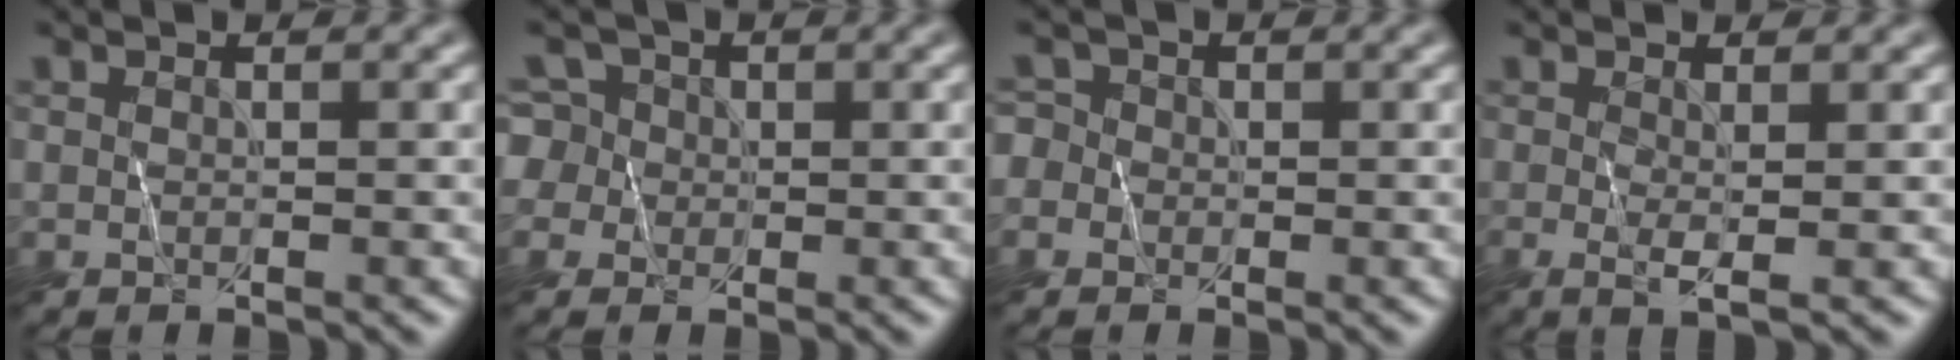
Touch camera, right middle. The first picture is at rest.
{"total": 3.6, "force": [0.5, 3.4, 1.0], "torque": [-0.012, 0.029, -0.013]}
{"total": 1.8, "force": [0.1, 1.7, 0.6], "torque": [0.001, 0.012, -0.015]}
{"total": 1.7, "force": [-0.1, 0.2, 1.7], "torque": [-0.033, -0.004, -0.001]}